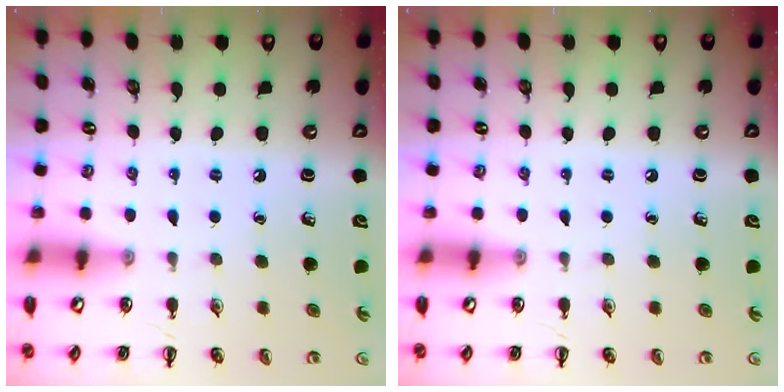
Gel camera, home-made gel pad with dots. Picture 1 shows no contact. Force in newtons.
{"total": 0.0}